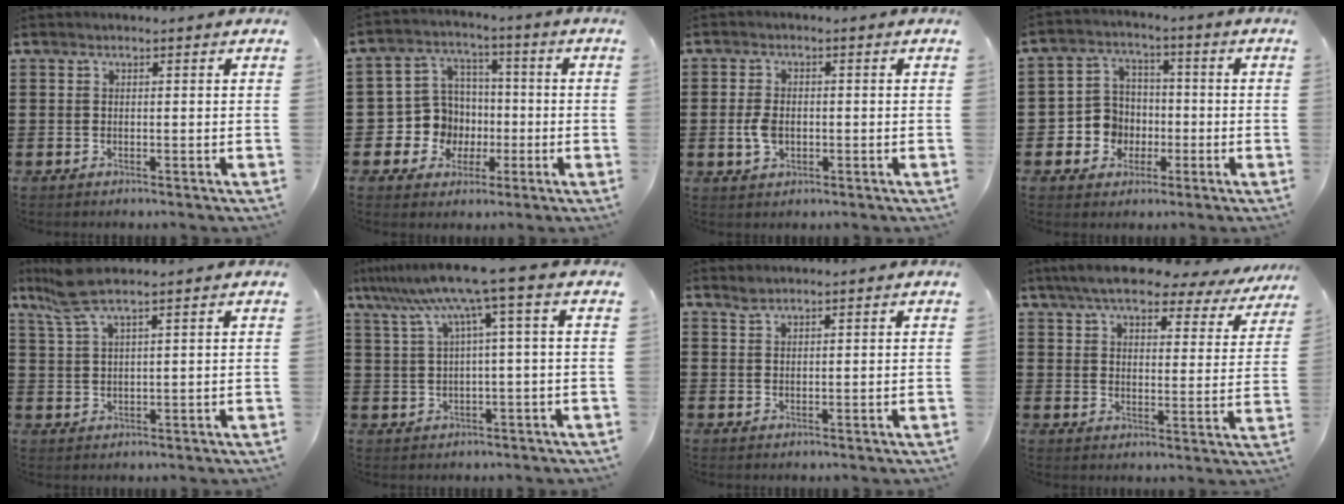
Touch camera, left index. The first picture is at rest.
{"total": 8.4, "force": [-0.9, 8.1, 1.8], "torque": [-0.078, 0.008, -0.010]}
{"total": 4.0, "force": [-0.4, 2.4, 3.1], "torque": [-0.081, -0.003, -0.012]}
{"total": 6.4, "force": [-1.4, 6.0, 1.7], "torque": [-0.064, 0.016, -0.028]}
{"total": 5.7, "force": [4.0, 0.7, 3.9], "torque": [-0.095, 0.000, 0.072]}
{"total": 8.4, "force": [3.5, -0.7, 7.6], "torque": [-0.159, -0.018, 0.053]}
{"total": 1.4, "force": [1.3, 0.3, 0.3], "torque": [-0.008, 0.001, 0.025]}
{"total": 7.6, "force": [6.7, 1.3, 3.4], "torque": [-0.085, -0.027, 0.117]}